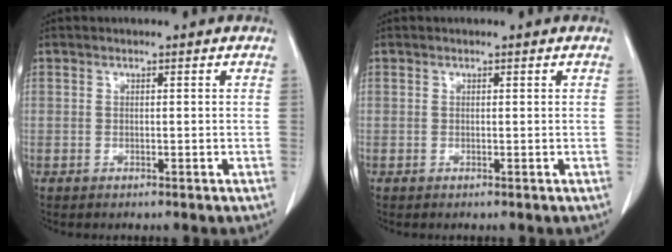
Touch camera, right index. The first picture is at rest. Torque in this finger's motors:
{"motor_torque": [0.11, 0.03, 0.04, 0.01]}